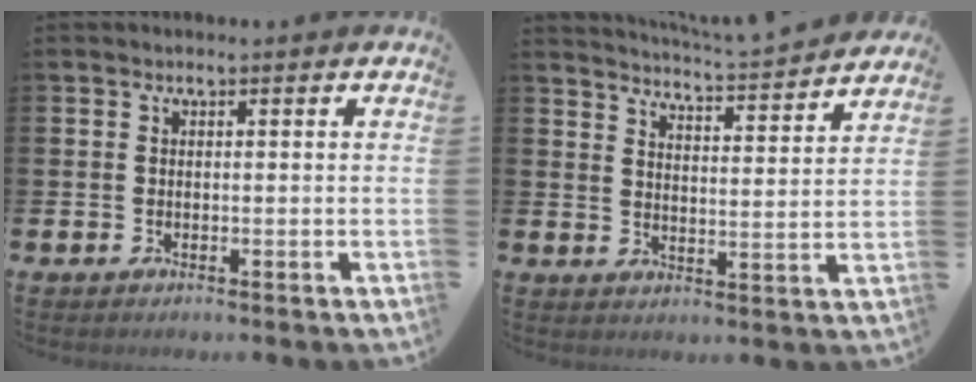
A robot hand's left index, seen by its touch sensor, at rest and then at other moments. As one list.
[{"total": 5.1, "force": [5.0, -0.7, 0.6], "torque": [-0.023, -0.045, 0.083]}]